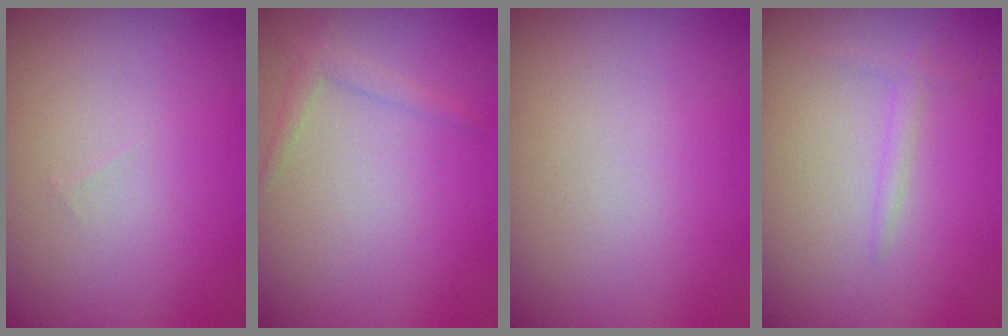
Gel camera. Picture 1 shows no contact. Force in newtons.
{"total": 1.2, "press": 1.2, "slide": 0.1}
{"total": 0.0}
{"total": 1.0, "press": 1.0, "slide": 0.1}